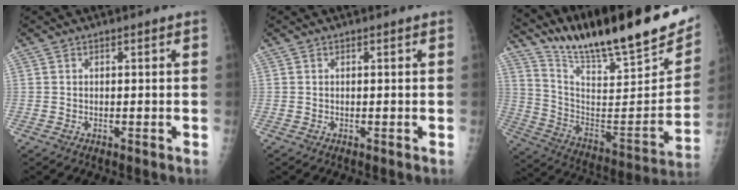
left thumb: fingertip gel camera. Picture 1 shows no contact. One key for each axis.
{"total": 0.0}
{"total": 27.6, "fx": 22.3, "fy": 4.1, "fz": 15.8, "tx": -0.232, "ty": -0.110, "tz": 0.359}